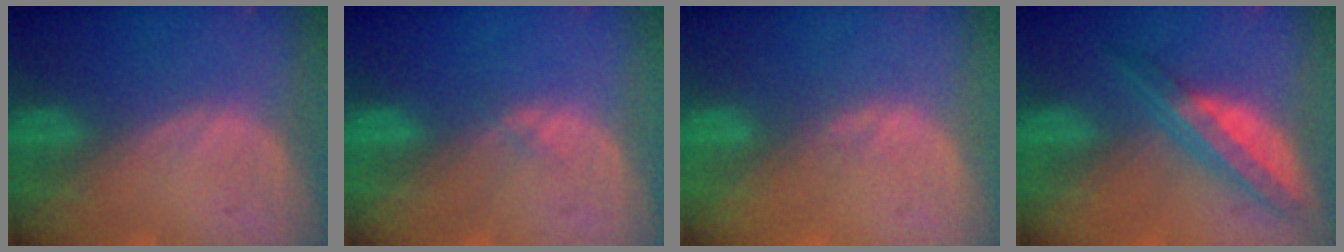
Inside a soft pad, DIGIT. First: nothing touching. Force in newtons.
{"total": 0.6, "press": 0.5, "slide": 0.2}
{"total": 1.3, "press": 1.1, "slide": 0.7}
{"total": 6.7, "press": 5.8, "slide": 3.3}